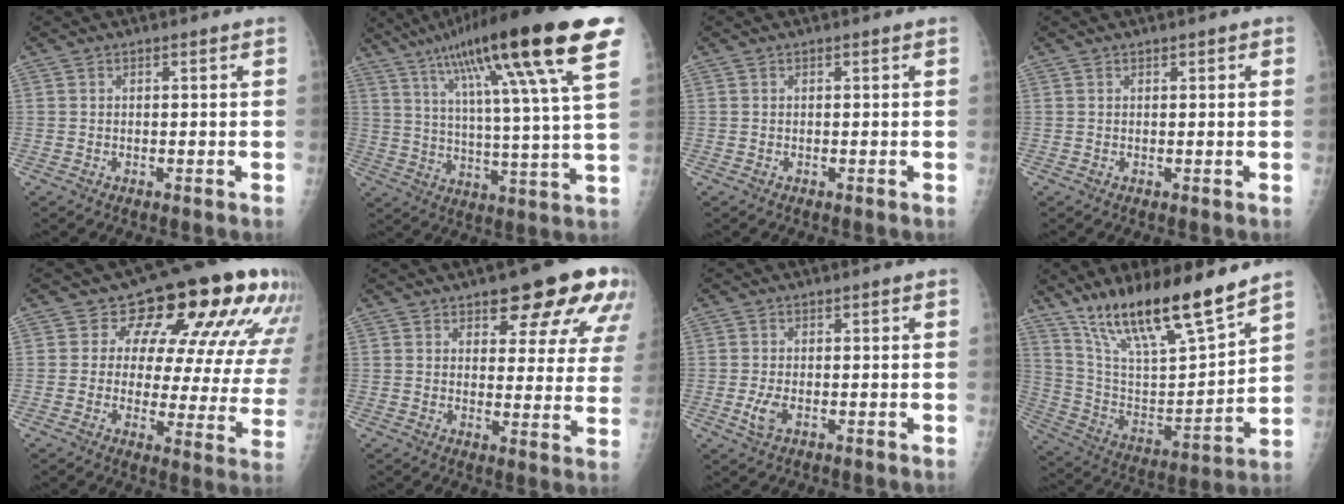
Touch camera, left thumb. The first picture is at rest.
{"total": 27.1, "force": [15.0, 3.4, 22.3], "torque": [-0.353, -0.024, 0.227]}
{"total": 0.0}
{"total": 1.0, "force": [0.5, 0.4, 0.7], "torque": [-0.008, 0.001, 0.005]}
{"total": 19.1, "force": [10.3, 9.6, 12.8], "torque": [-0.115, -0.037, 0.113]}
{"total": 15.5, "force": [9.5, 5.9, 10.7], "torque": [-0.089, -0.041, 0.115]}
{"total": 2.8, "force": [-0.8, 1.3, 2.4], "torque": [-0.059, -0.001, -0.016]}
{"total": 20.9, "force": [15.6, 3.8, 13.4], "torque": [-0.212, -0.072, 0.286]}